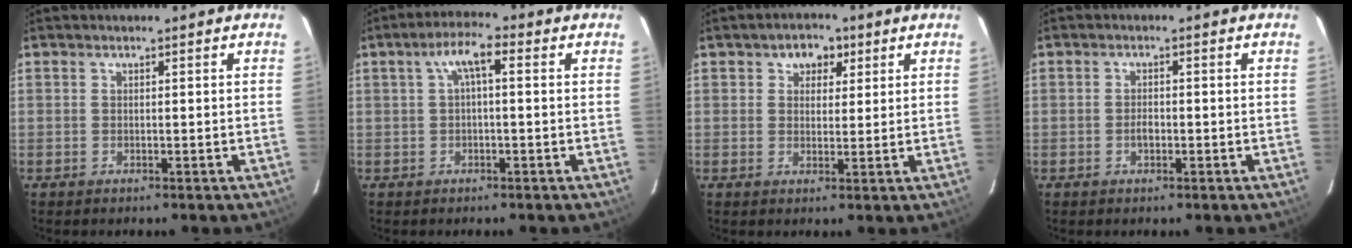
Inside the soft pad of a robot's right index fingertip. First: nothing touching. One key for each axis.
{"total": 4.5, "fx": 0.6, "fy": 1.3, "fz": 4.3, "tx": -0.081, "ty": 0.016, "tz": 0.015}
{"total": 4.4, "fx": 1.9, "fy": 3.5, "fz": 1.8, "tx": -0.018, "ty": 0.011, "tz": 0.027}
{"total": 1.8, "fx": -0.7, "fy": 1.0, "fz": 1.3, "tx": -0.025, "ty": 0.003, "tz": -0.013}